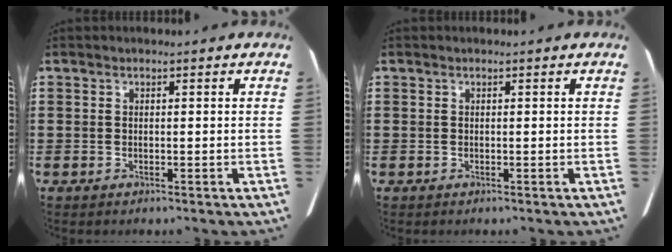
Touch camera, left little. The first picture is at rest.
{"total": 0.0}